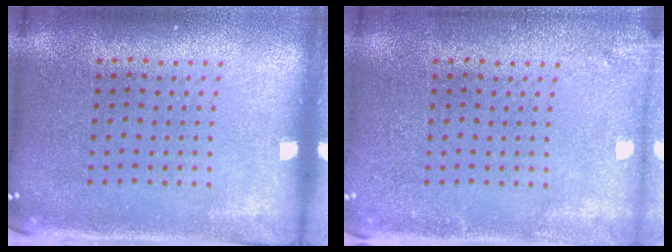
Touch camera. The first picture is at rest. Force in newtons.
{"total": 1.6, "press": 1.6, "slide": 0.2}